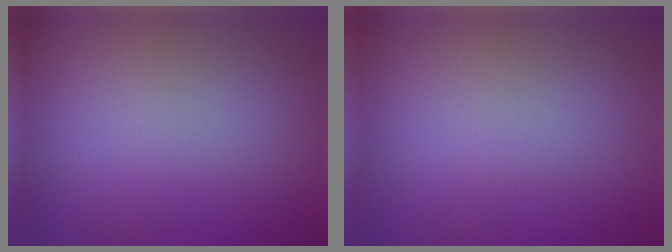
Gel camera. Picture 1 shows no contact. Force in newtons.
{"total": 0.0}